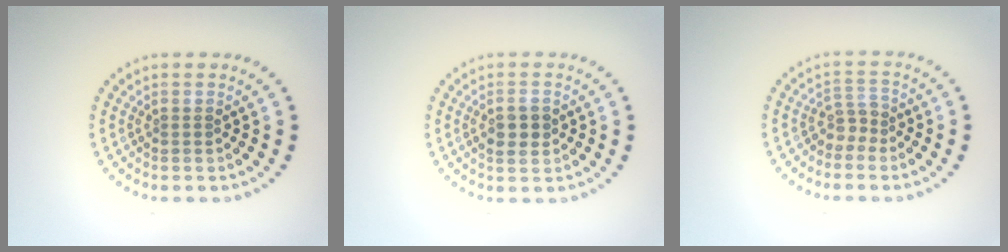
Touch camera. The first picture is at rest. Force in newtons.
{"total": 2.1, "press": 2.1, "slide": 0.1}
{"total": 1.9, "press": 1.4, "slide": 1.3}